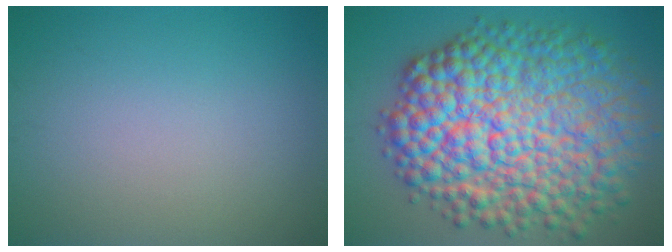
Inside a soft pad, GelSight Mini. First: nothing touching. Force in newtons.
{"total": 14.6, "press": 14.6, "slide": 0.1}